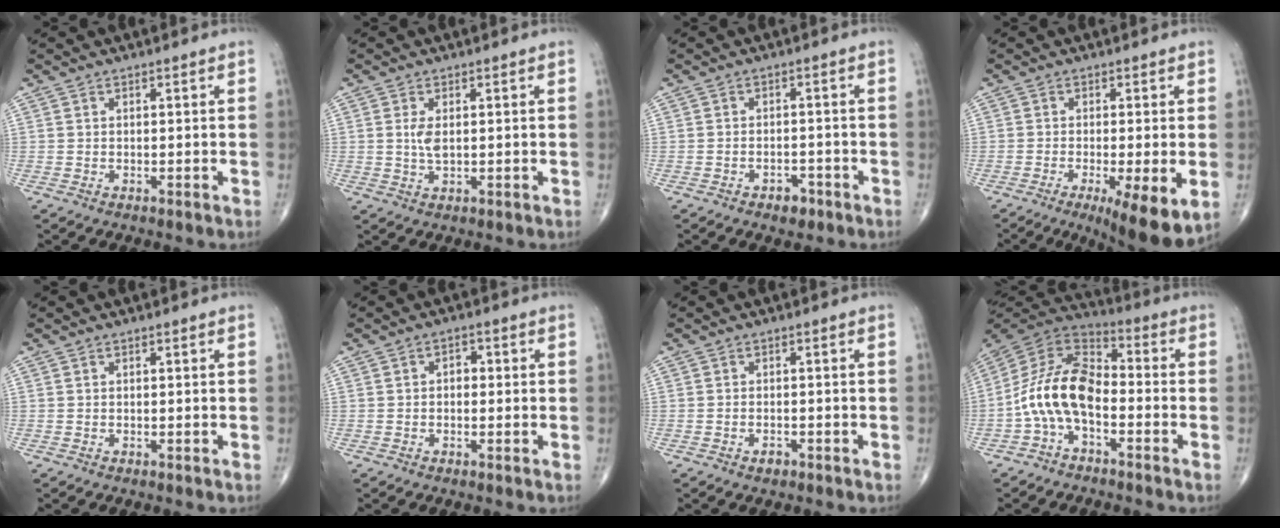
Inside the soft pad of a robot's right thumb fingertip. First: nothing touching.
{"total": 2.7, "force": [0.4, 1.2, 2.4], "torque": [-0.050, -0.004, 0.011]}
{"total": 2.8, "force": [-1.9, 1.7, 1.4], "torque": [-0.013, 0.013, -0.022]}
{"total": 10.4, "force": [-3.6, 2.4, 9.4], "torque": [-0.145, -0.021, -0.052]}
{"total": 0.0}
{"total": 2.0, "force": [0.0, 1.5, 1.4], "torque": [-0.011, 0.010, -0.005]}
{"total": 1.4, "force": [-0.9, 0.8, 0.7], "torque": [-0.013, 0.005, -0.012]}
{"total": 13.1, "force": [-3.5, 7.2, 10.4], "torque": [-0.196, 0.058, -0.078]}